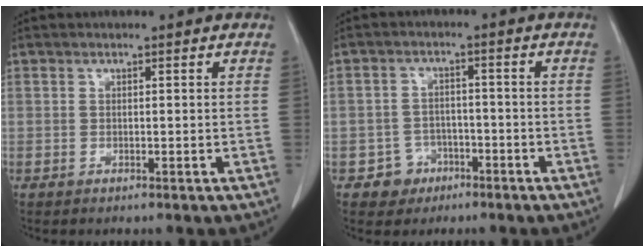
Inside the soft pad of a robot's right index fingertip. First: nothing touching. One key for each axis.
{"total": 4.5, "fx": -2.3, "fy": 3.8, "fz": 0.0, "tx": 0.009, "ty": 0.017, "tz": -0.034}